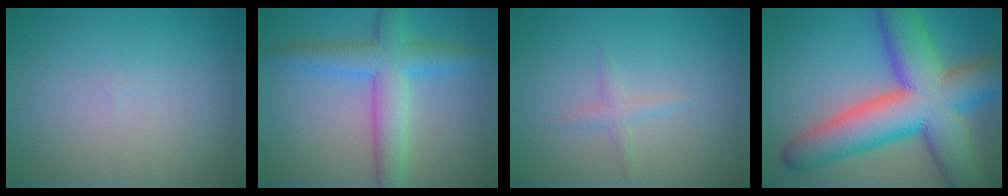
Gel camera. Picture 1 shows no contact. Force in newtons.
{"total": 5.5, "press": 5.5, "slide": 0.1}
{"total": 1.1, "press": 1.1, "slide": 0.0}
{"total": 13.6, "press": 13.6, "slide": 0.5}